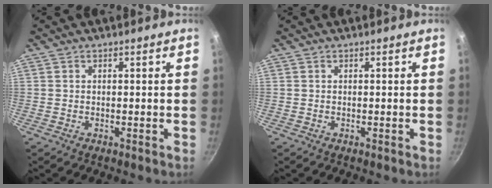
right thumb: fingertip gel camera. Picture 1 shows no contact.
{"total": 0.0}